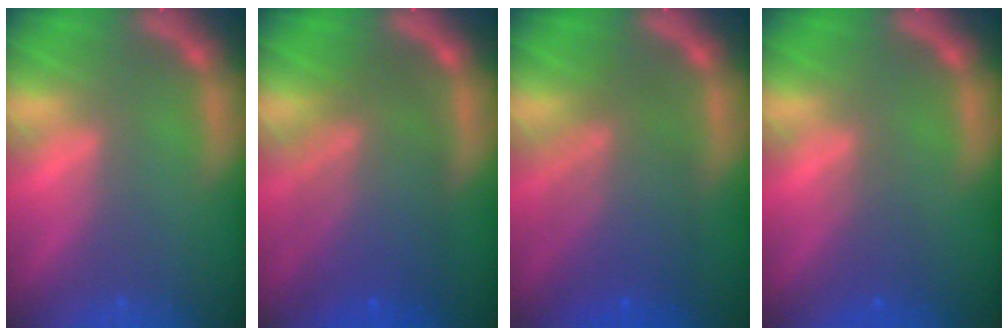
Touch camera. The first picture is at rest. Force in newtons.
{"total": 8.5}
{"total": 7.5}
{"total": 1.9}